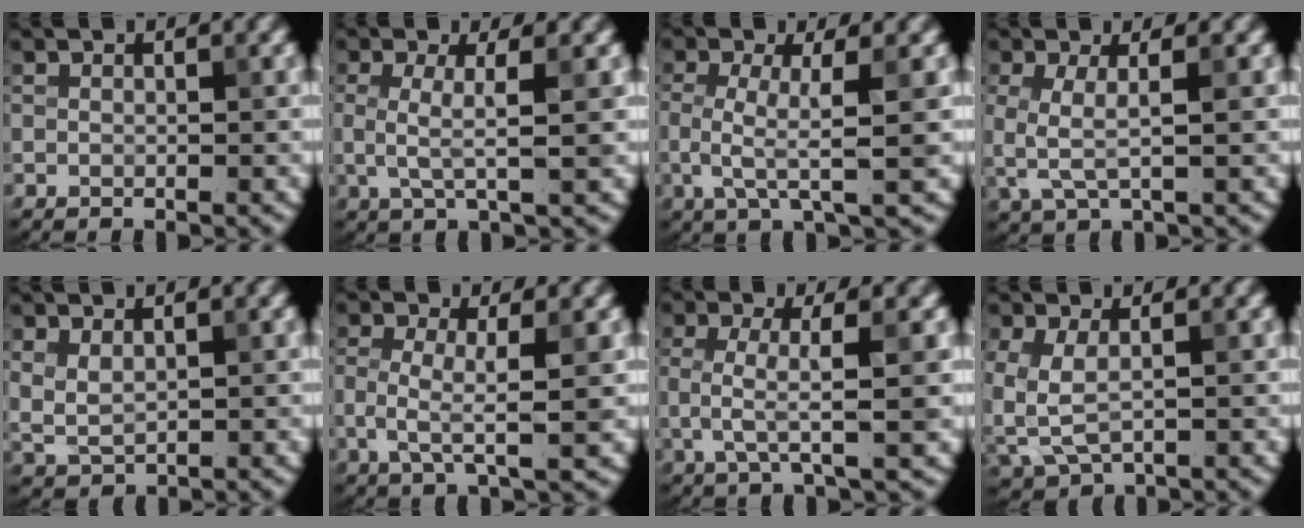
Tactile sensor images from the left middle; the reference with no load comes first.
{"total": 3.3, "force": [-0.1, 0.6, 3.2], "torque": [-0.068, -0.002, -0.002]}
{"total": 4.2, "force": [-0.5, 0.8, 4.1], "torque": [-0.091, -0.006, -0.011]}
{"total": 2.9, "force": [-0.1, 0.8, 2.8], "torque": [-0.067, -0.004, -0.002]}
{"total": 2.0, "force": [0.8, 1.1, 1.4], "torque": [-0.041, -0.002, 0.022]}
{"total": 3.8, "force": [-0.4, 1.0, 3.6], "torque": [-0.084, -0.007, -0.010]}
{"total": 4.1, "force": [-0.3, 0.9, 4.0], "torque": [-0.083, -0.003, -0.008]}
{"total": 3.9, "force": [0.0, 2.4, 3.1], "torque": [-0.089, -0.008, 0.002]}